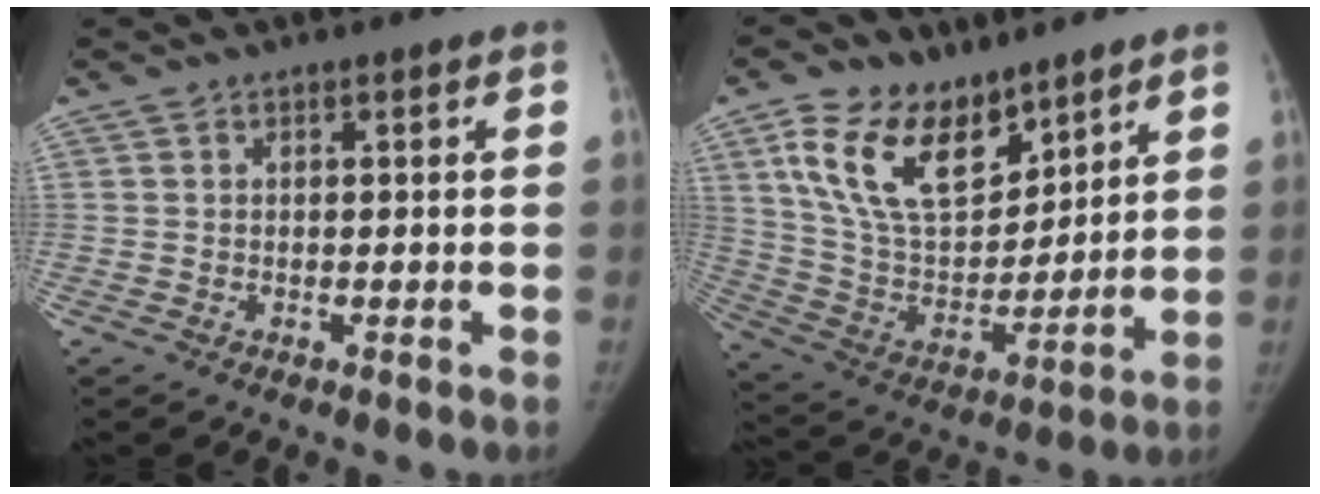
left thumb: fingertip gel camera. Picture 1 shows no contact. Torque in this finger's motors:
{"motor_torque": [0.77, 0.82, 1.12, -1.65, 0.12]}